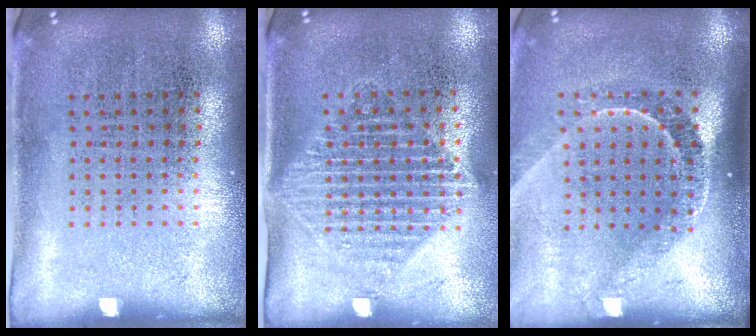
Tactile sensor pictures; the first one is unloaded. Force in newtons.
{"total": 1.5, "press": 1.3, "slide": 0.8}
{"total": 2.2, "press": 1.5, "slide": 1.6}